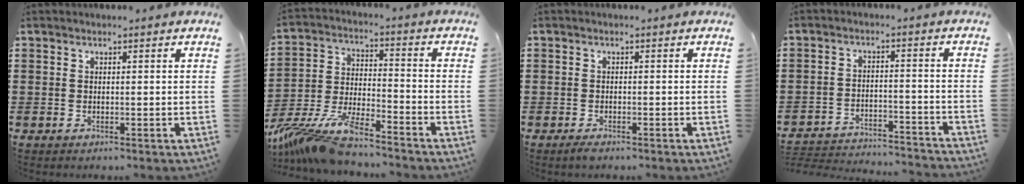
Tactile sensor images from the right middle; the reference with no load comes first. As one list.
[{"total": 10.9, "force": [-9.4, 1.4, 5.3], "torque": [-0.128, 0.002, -0.191]}, {"total": 0.8, "force": [-0.7, 0.4, 0.3], "torque": [-0.007, -0.003, -0.014]}, {"total": 3.7, "force": [-3.6, 0.3, 0.6], "torque": [-0.025, 0.001, -0.080]}]